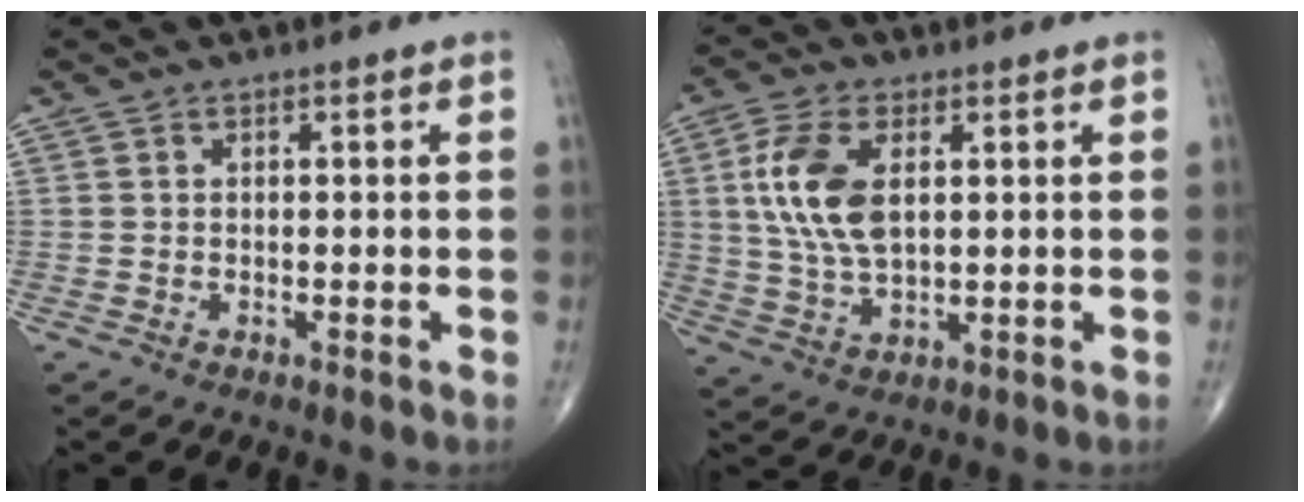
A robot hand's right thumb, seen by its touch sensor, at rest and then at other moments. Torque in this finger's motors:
{"motor_torque": [0.60, 2.52, 1.31, 0.30, 0.11]}